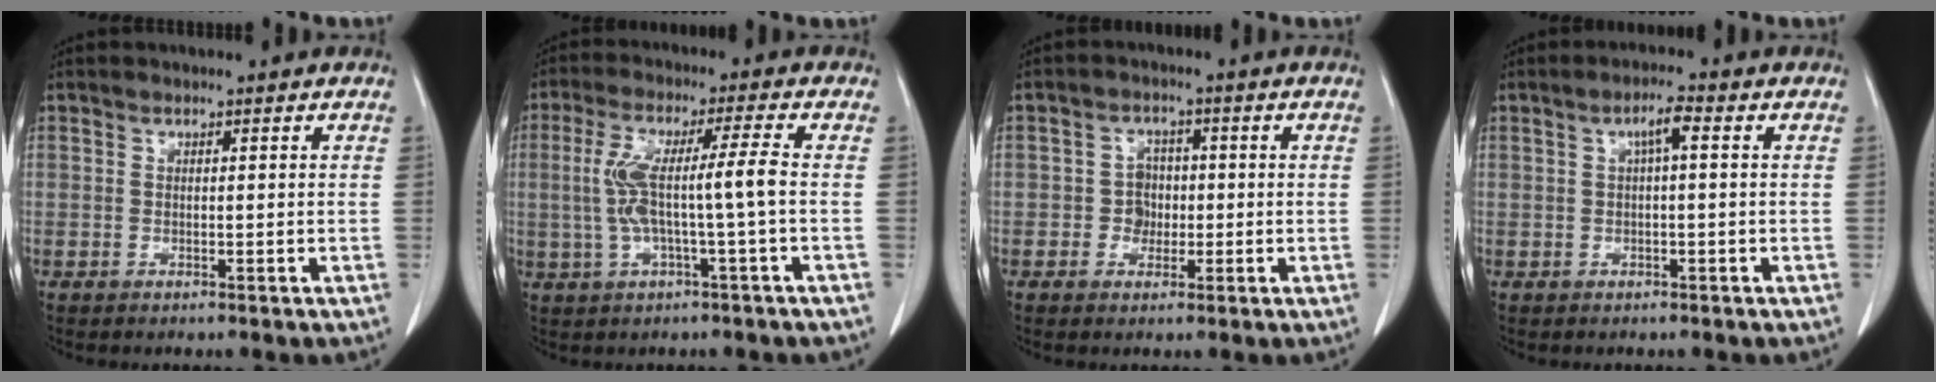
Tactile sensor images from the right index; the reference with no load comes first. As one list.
[{"total": 8.1, "force": [-0.6, -0.2, 8.1], "torque": [-0.165, 0.018, -0.009]}, {"total": 3.2, "force": [-0.6, 2.8, 1.2], "torque": [-0.014, 0.009, -0.009]}, {"total": 2.8, "force": [0.6, 0.3, 2.7], "torque": [-0.048, 0.007, 0.011]}]